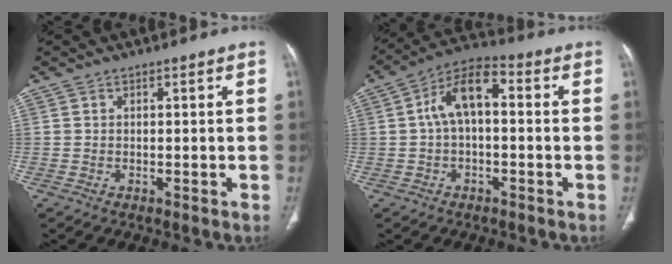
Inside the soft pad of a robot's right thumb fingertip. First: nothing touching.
{"total": 9.3, "force": [0.6, 4.9, 7.9], "torque": [-0.134, 0.034, 0.000]}